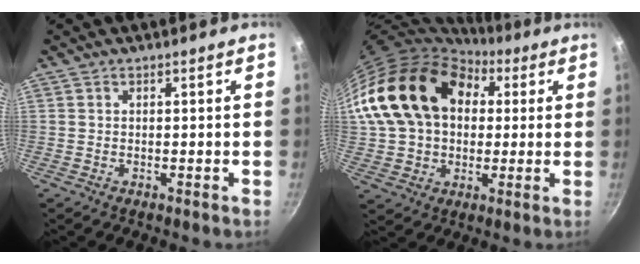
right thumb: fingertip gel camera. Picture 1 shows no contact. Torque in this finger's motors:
{"motor_torque": [0.52, 2.20, 1.51, -0.92, 0.32]}